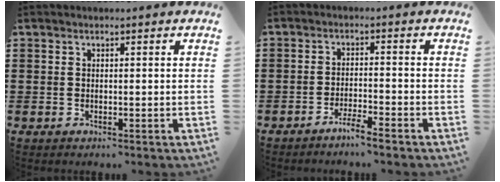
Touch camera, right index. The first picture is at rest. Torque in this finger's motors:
{"motor_torque": [1.39, 0.75, 0.07, 0.00]}